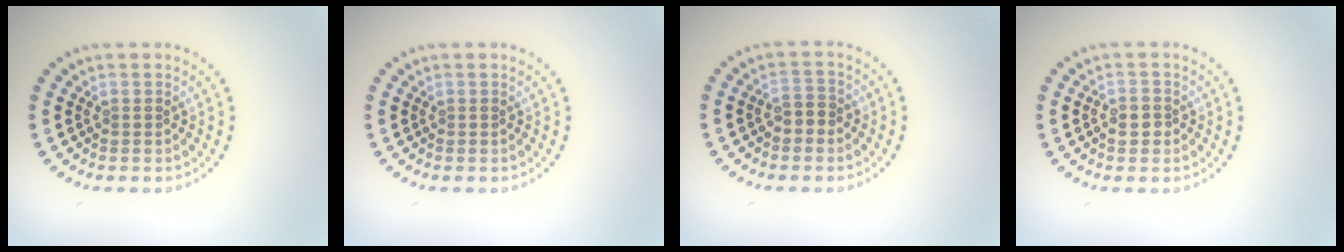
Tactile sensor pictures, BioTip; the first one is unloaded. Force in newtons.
{"total": 0.0}
{"total": 1.7, "press": 1.5, "slide": 0.7}
{"total": 1.5, "press": 1.5, "slide": 0.3}